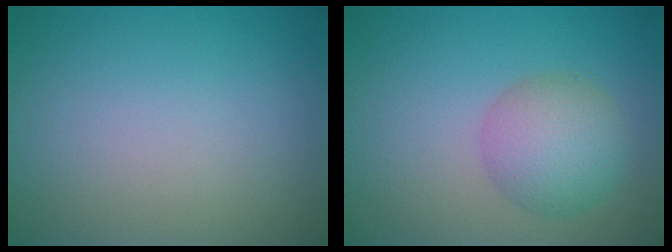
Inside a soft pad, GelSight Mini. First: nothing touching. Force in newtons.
{"total": 4.3, "press": 4.3, "slide": 0.2}